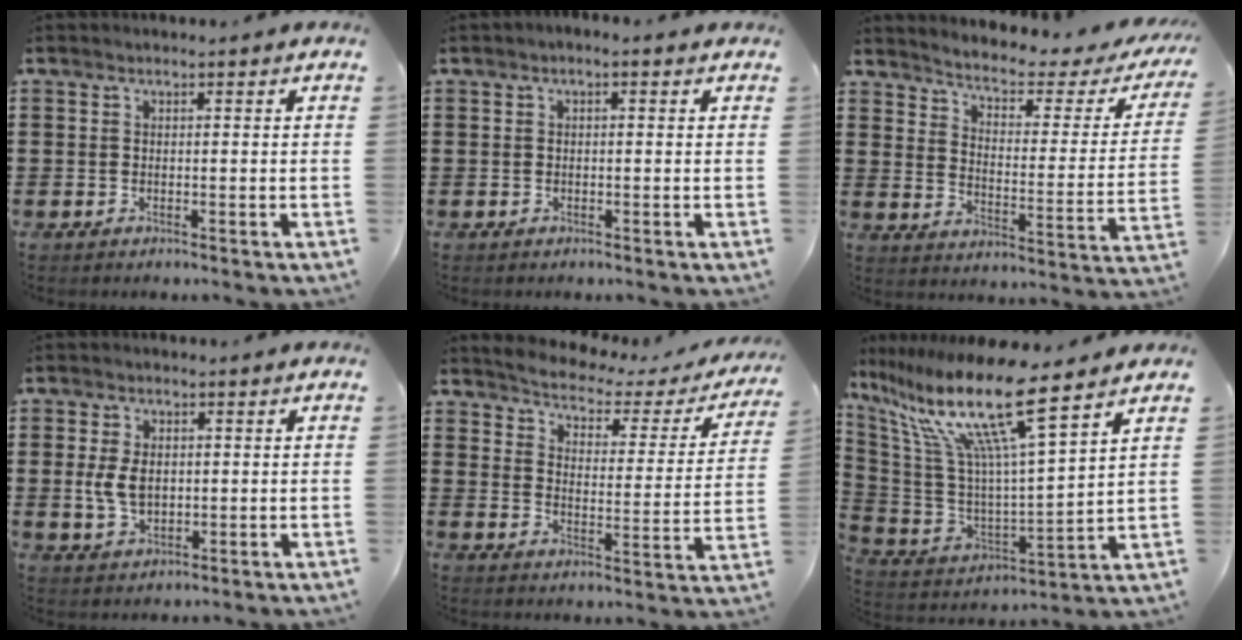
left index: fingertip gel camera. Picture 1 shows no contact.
{"total": 0.7, "force": [-0.1, 0.2, 0.7], "torque": [-0.013, -0.001, -0.002]}
{"total": 3.0, "force": [2.4, 0.5, 1.8], "torque": [-0.052, -0.023, 0.027]}
{"total": 5.1, "force": [0.4, 3.3, 3.9], "torque": [-0.102, 0.001, 0.000]}
{"total": 2.8, "force": [2.7, 0.5, 0.7], "torque": [-0.034, -0.027, 0.036]}
{"total": 15.6, "force": [10.3, 1.3, 11.6], "torque": [-0.261, -0.064, 0.165]}